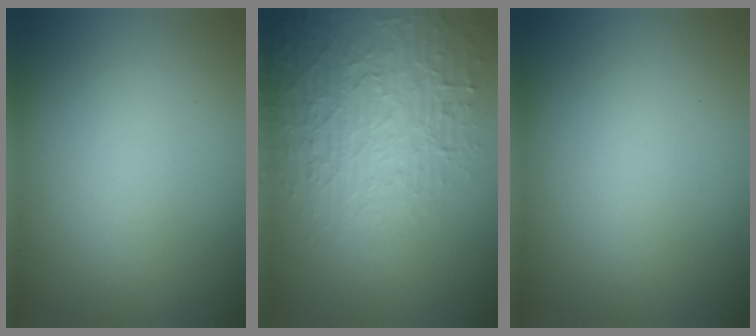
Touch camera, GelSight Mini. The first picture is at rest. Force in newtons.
{"total": 4.9, "press": 4.8, "slide": 1.3}
{"total": 0.0}